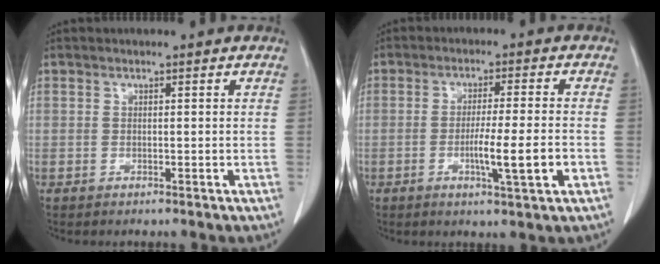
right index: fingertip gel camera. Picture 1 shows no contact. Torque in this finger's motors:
{"motor_torque": [0.43, -0.13, 0.37, 0.06]}